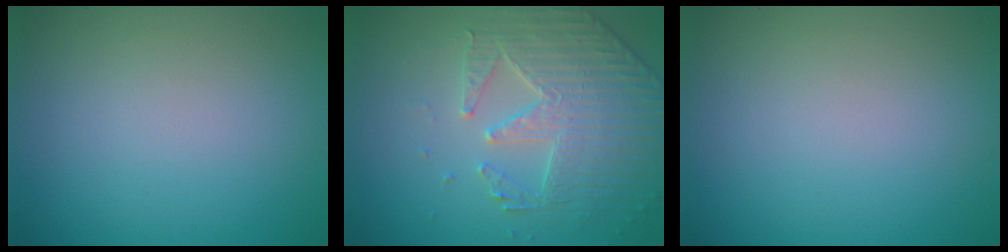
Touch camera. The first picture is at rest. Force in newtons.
{"total": 4.2, "press": 3.9, "slide": 1.6}
{"total": 0.0}